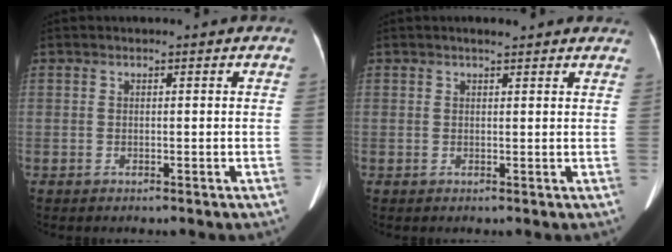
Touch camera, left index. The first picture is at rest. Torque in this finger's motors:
{"motor_torque": [0.02, -0.31, 0.01, 0.00]}